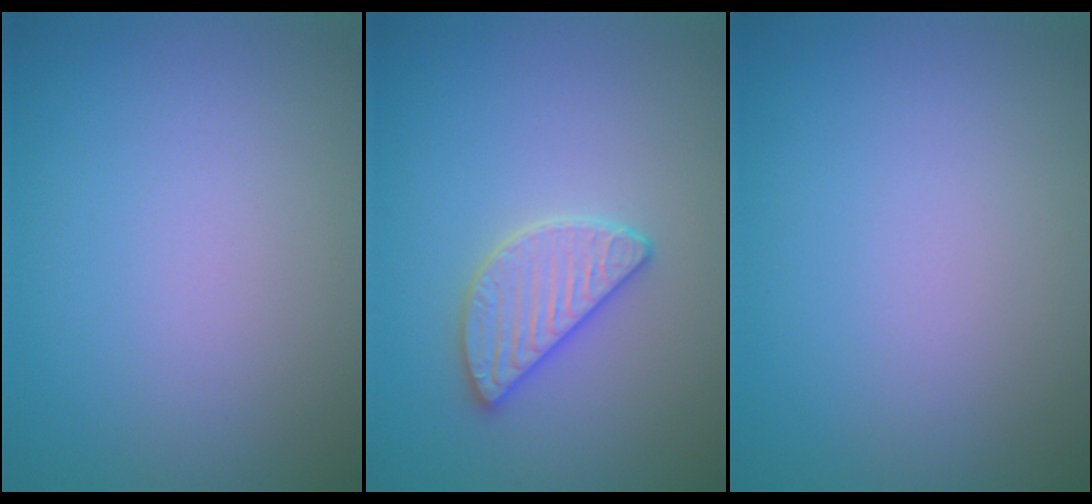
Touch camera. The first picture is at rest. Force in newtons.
{"total": 2.8, "press": 2.8, "slide": 0.5}
{"total": 0.0}